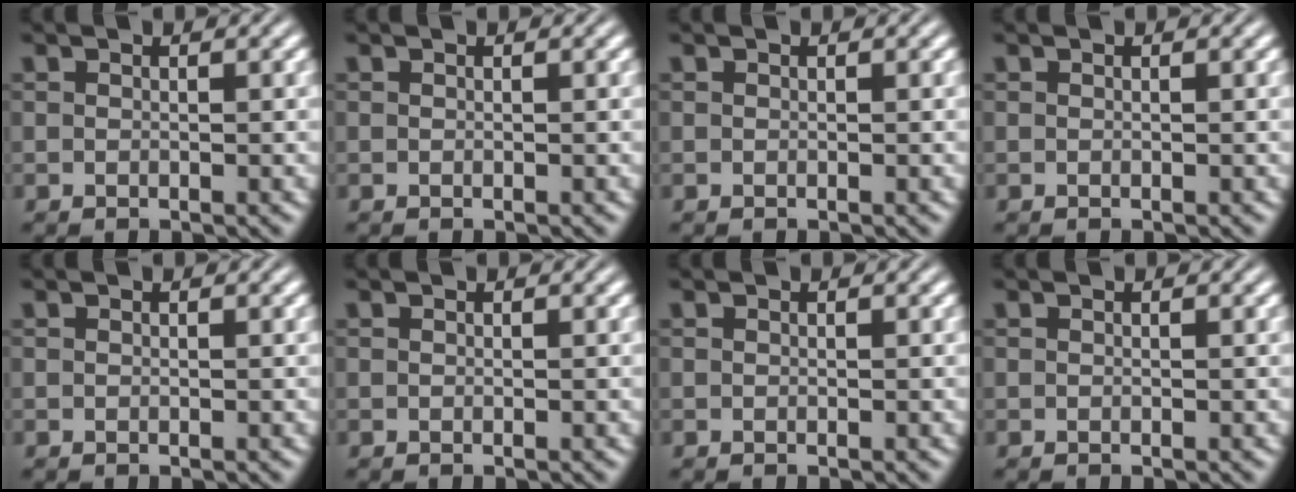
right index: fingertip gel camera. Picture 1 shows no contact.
{"total": 0.0}
{"total": 0.0}
{"total": 0.0}
{"total": 0.0}
{"total": 0.0}
{"total": 0.0}
{"total": 0.0}